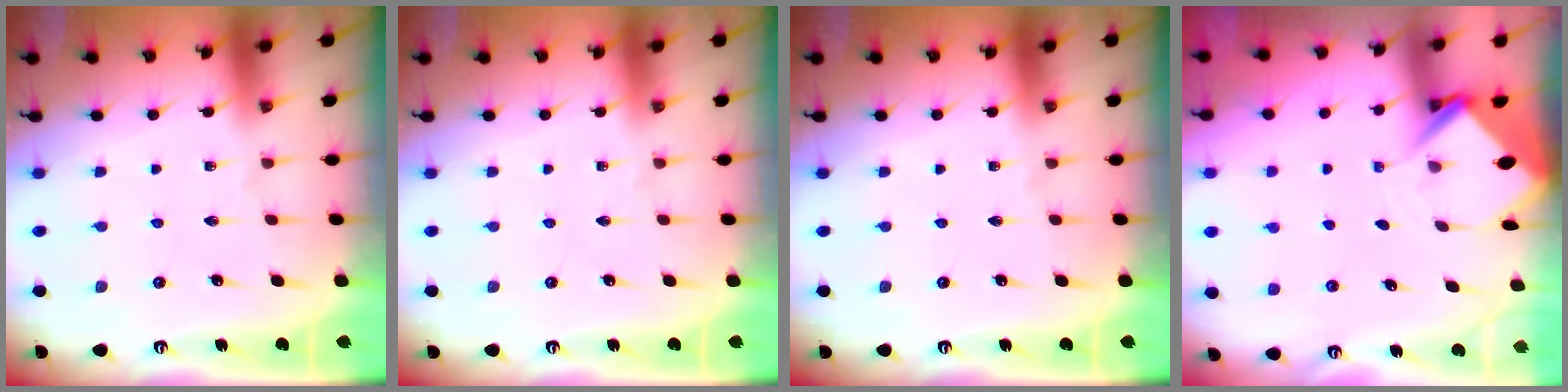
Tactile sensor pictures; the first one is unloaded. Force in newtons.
{"total": 0.0}
{"total": 0.0}
{"total": 3.8, "press": 3.8, "slide": 0.2}